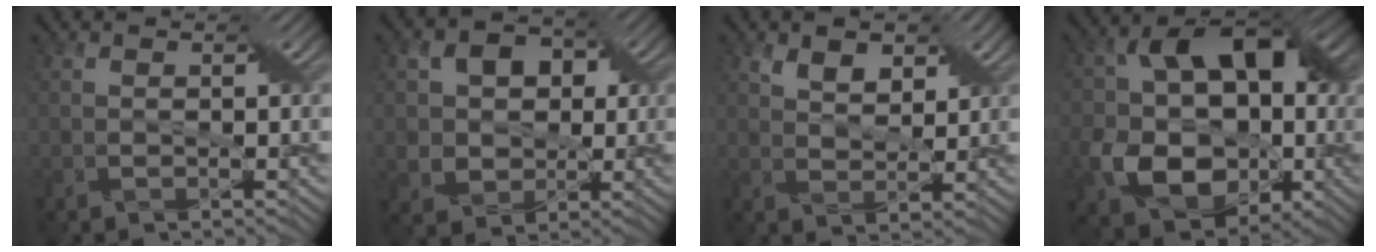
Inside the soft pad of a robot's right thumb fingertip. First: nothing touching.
{"total": 8.0, "force": [1.5, 6.9, 3.7], "torque": [-0.086, 0.015, 0.018]}
{"total": 4.1, "force": [2.5, 2.3, 2.3], "torque": [-0.052, -0.005, 0.047]}
{"total": 14.7, "force": [-1.6, 10.8, 9.8], "torque": [-0.178, -0.014, -0.029]}